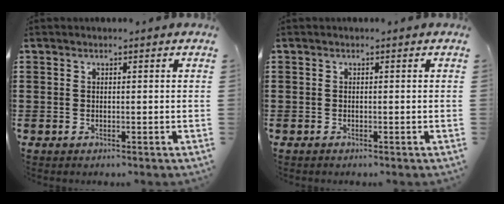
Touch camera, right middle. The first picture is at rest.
{"total": 0.0}